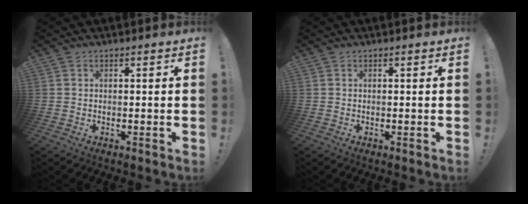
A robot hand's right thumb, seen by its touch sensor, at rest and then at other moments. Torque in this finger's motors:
{"motor_torque": [-0.07, -0.02, 0.06, -0.03, 0.03]}